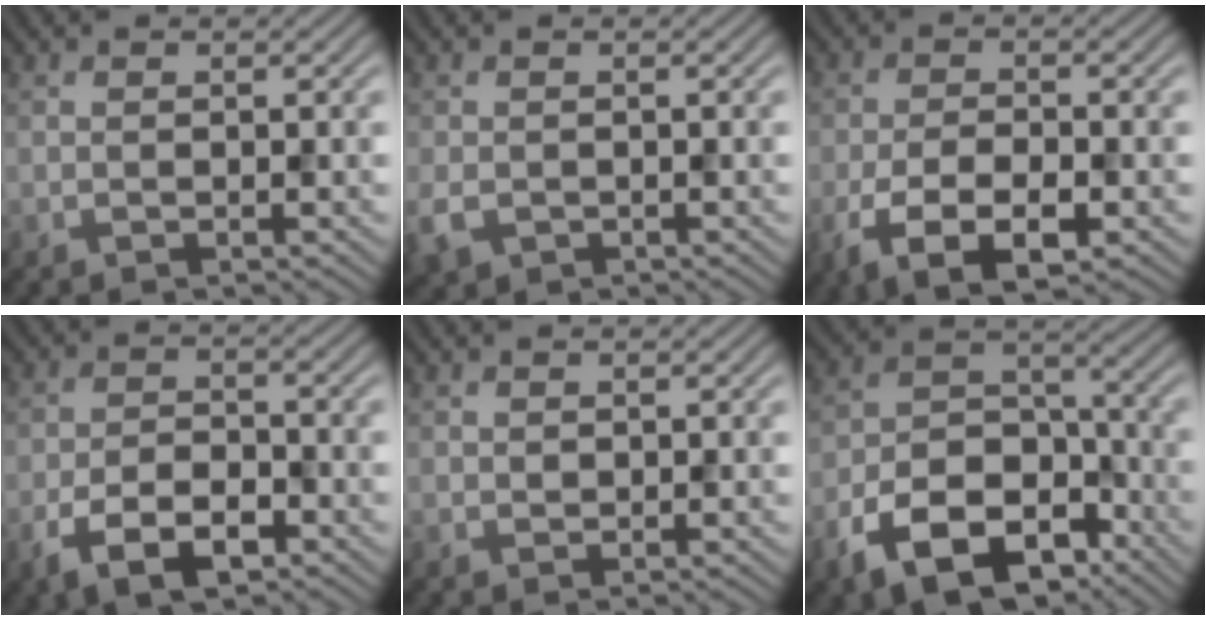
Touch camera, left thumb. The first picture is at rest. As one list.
[{"total": 3.1, "force": [-1.2, 2.3, 1.6], "torque": [-0.049, -0.016, -0.027]}, {"total": 7.9, "force": [-3.8, 3.7, 5.8], "torque": [-0.119, -0.012, -0.070]}, {"total": 7.0, "force": [-3.8, 3.5, 4.7], "torque": [-0.088, -0.002, -0.077]}, {"total": 0.6, "force": [0.3, 0.6, 0.2], "torque": [-0.006, -0.003, 0.005]}, {"total": 12.7, "force": [-7.6, 7.2, 7.1], "torque": [-0.147, -0.020, -0.144]}]